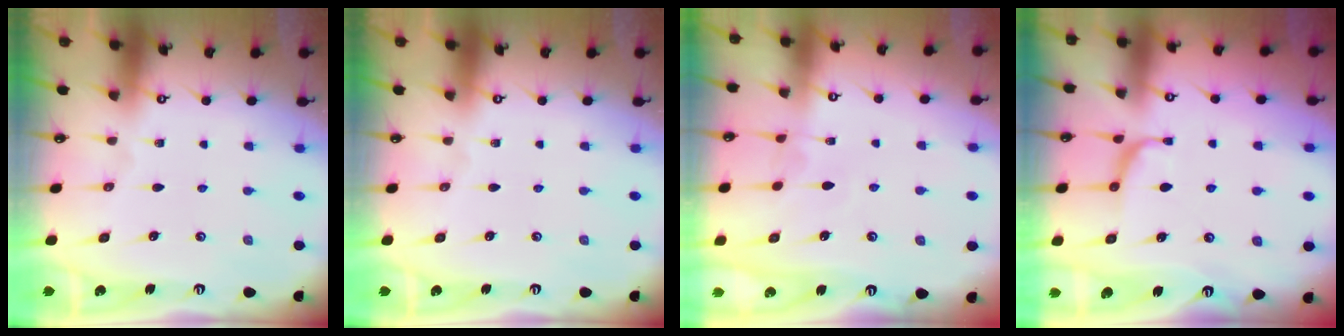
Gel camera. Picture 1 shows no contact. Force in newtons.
{"total": 0.0}
{"total": 2.5, "press": 2.4, "slide": 0.3}
{"total": 1.7, "press": 1.5, "slide": 0.9}